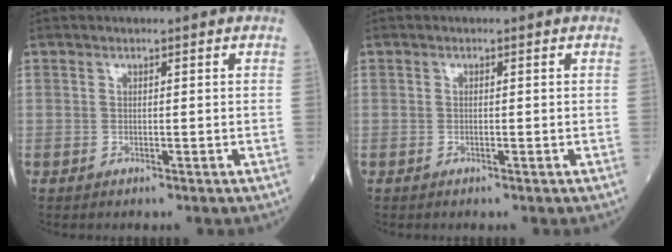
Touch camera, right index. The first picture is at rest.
{"total": 0.0}